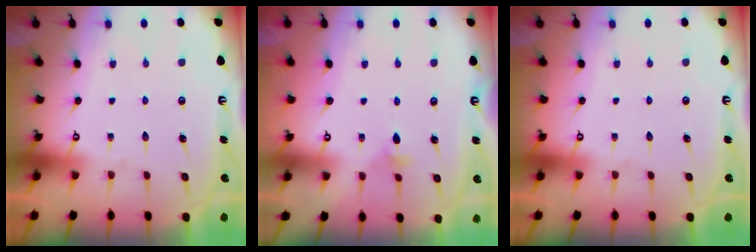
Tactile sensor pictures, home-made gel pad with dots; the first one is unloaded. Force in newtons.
{"total": 3.5, "press": 3.4, "slide": 0.7}
{"total": 0.0}